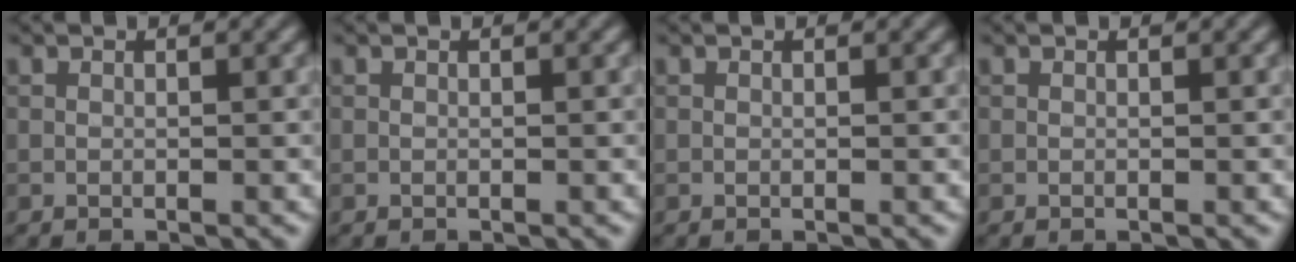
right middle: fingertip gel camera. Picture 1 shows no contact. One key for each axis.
{"total": 0.0}
{"total": 0.0}
{"total": 0.0}